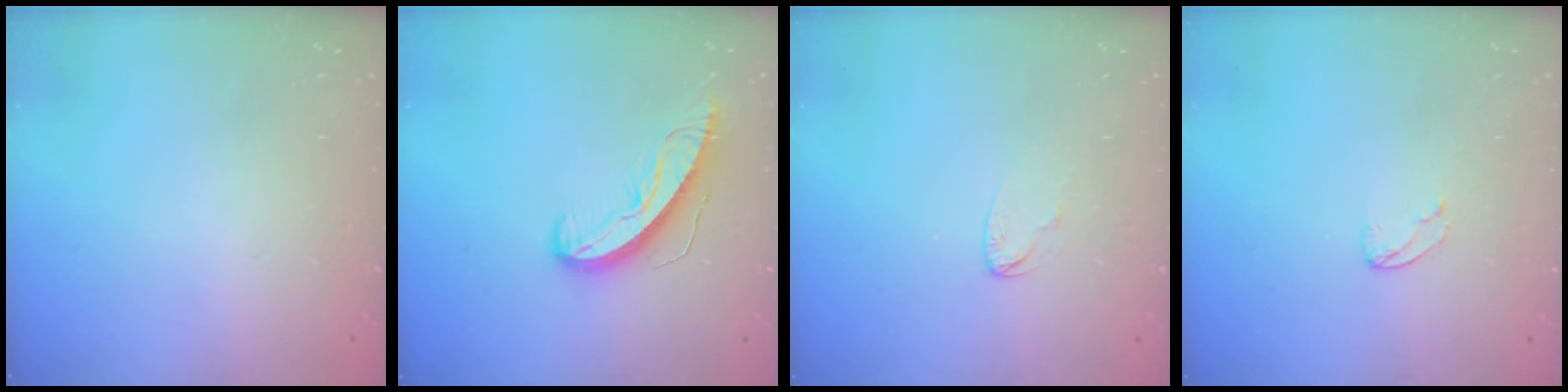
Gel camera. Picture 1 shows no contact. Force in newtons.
{"total": 9.2, "press": 9.2, "slide": 0.5}
{"total": 2.4, "press": 2.4, "slide": 0.2}
{"total": 2.5, "press": 2.5, "slide": 0.2}